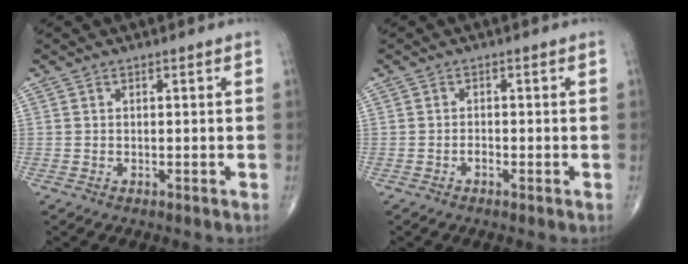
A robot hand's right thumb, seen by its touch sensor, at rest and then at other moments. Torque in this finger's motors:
{"motor_torque": [0.45, 0.12, 0.01, -0.32, -0.05]}